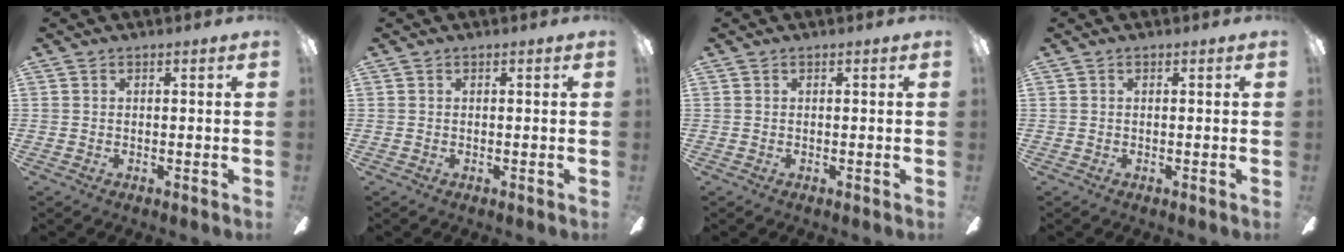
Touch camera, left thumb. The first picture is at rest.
{"total": 0.0}
{"total": 0.0}
{"total": 0.0}